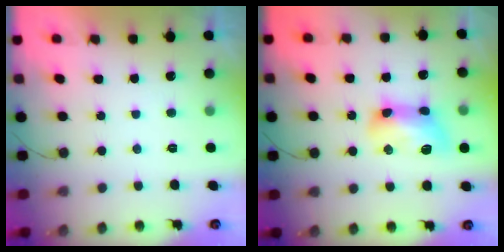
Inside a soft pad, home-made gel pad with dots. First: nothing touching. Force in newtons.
{"total": 11.5, "press": 11.5, "slide": 0.5}